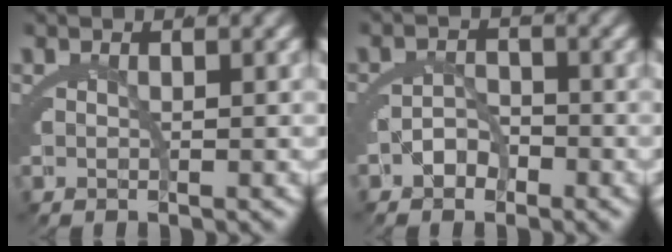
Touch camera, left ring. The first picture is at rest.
{"total": 1.8, "force": [-1.3, 0.9, 0.8], "torque": [-0.008, -0.003, -0.025]}